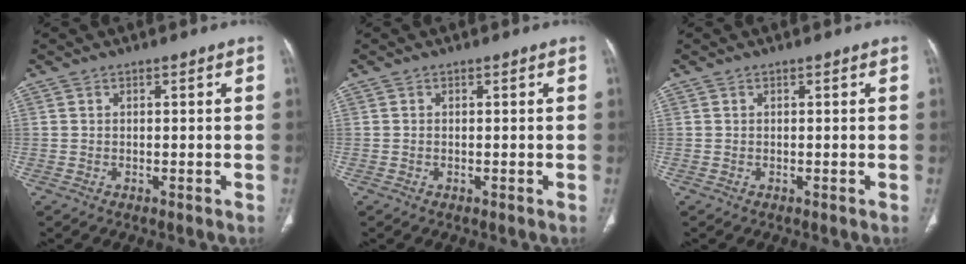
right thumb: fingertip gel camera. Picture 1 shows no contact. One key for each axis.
{"total": 0.0}
{"total": 0.0}